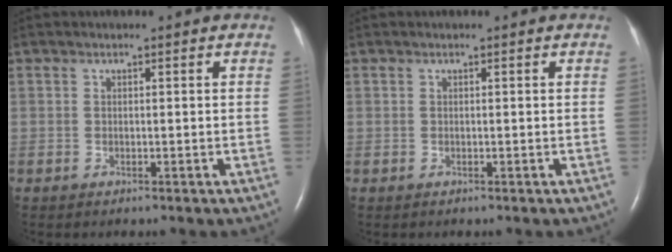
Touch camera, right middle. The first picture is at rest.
{"total": 0.0}